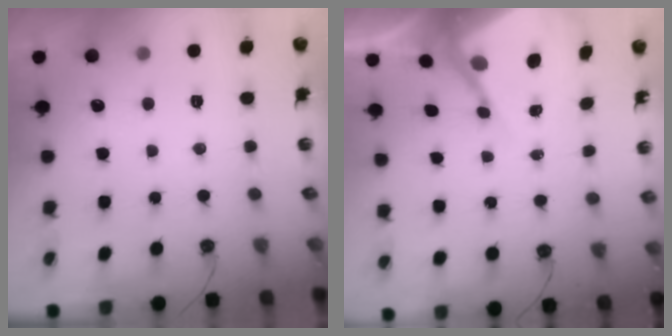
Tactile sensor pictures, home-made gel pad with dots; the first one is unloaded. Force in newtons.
{"total": 9.3, "press": 9.3, "slide": 0.8}